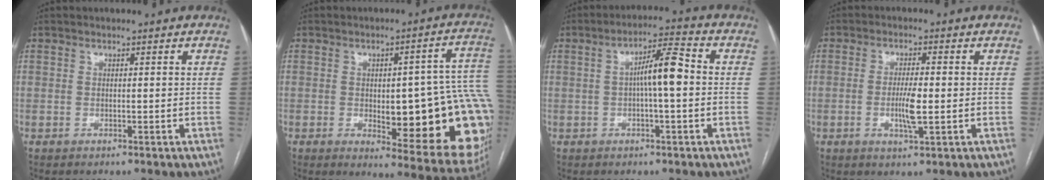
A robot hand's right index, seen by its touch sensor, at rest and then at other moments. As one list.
[{"total": 23.3, "force": [-3.2, 6.2, 22.2], "torque": [-0.177, 0.020, -0.016]}, {"total": 7.0, "force": [0.1, 0.8, 7.0], "torque": [-0.120, 0.020, -0.001]}, {"total": 4.8, "force": [-0.7, 0.6, 4.7], "torque": [-0.093, -0.007, -0.011]}]